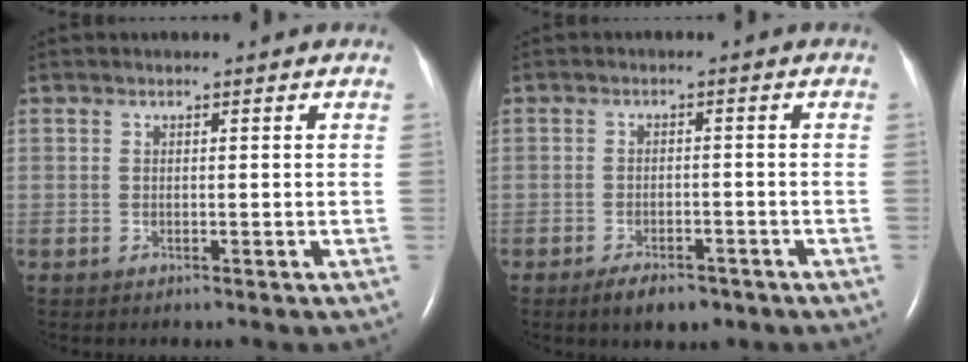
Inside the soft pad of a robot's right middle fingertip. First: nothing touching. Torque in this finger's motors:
{"motor_torque": [0.44, -0.29, 0.06, 0.02]}